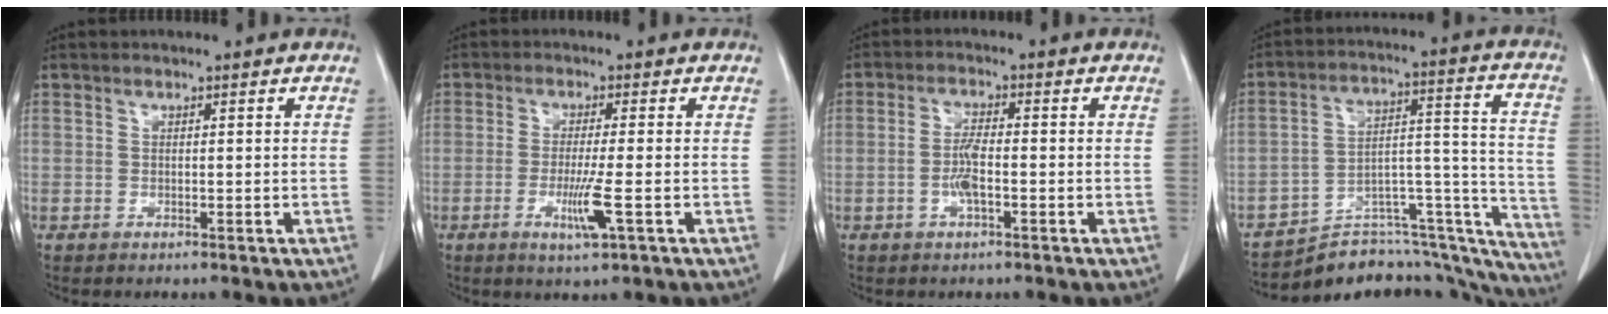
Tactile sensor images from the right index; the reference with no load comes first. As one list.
[{"total": 5.0, "force": [-1.8, -0.4, 4.7], "torque": [-0.090, -0.015, -0.034]}, {"total": 3.7, "force": [-1.0, 0.7, 3.5], "torque": [-0.073, 0.002, -0.021]}, {"total": 20.7, "force": [-19.1, 6.0, 5.4], "torque": [-0.006, 0.092, -0.260]}]